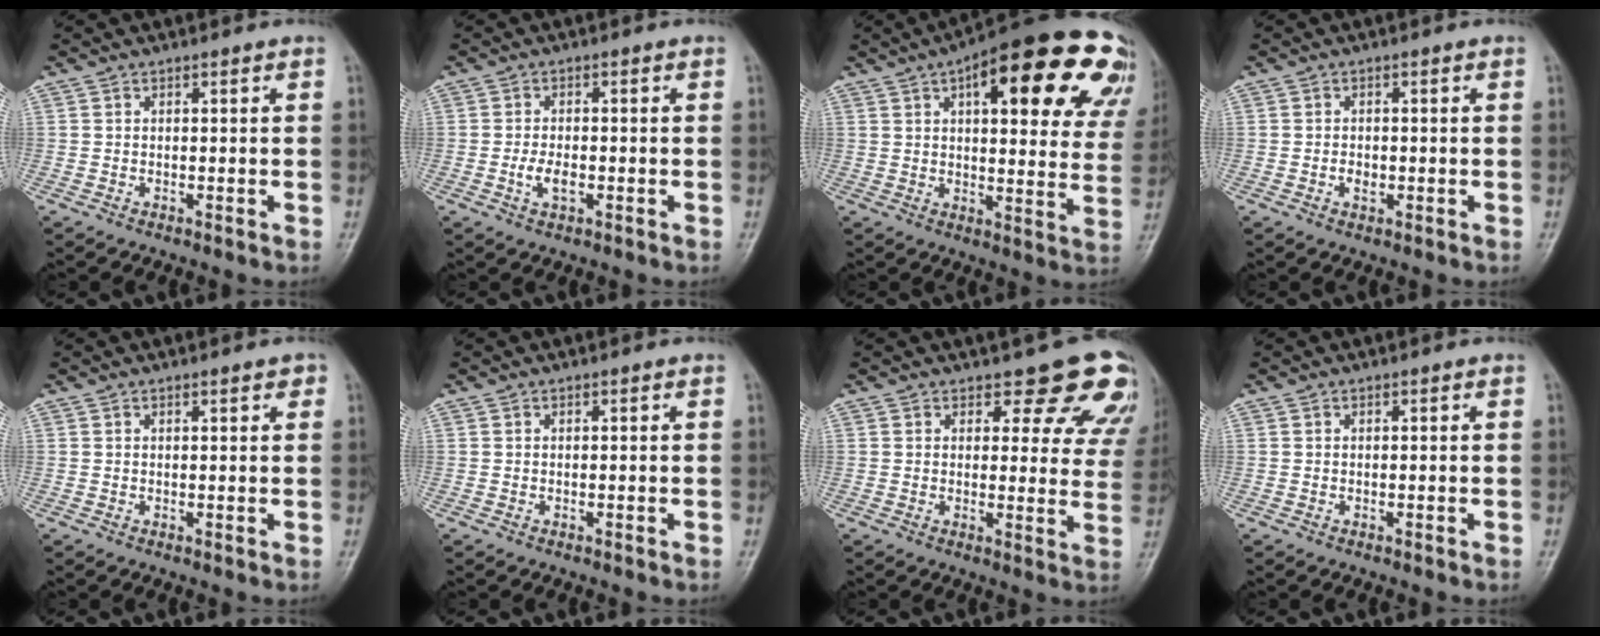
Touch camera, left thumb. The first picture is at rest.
{"total": 3.4, "force": [-1.1, 1.8, 2.6], "torque": [-0.051, 0.004, -0.021]}
{"total": 27.0, "force": [13.2, 10.0, 21.3], "torque": [-0.245, -0.002, 0.164]}
{"total": 1.8, "force": [-0.6, 1.3, 1.1], "torque": [-0.014, 0.002, -0.011]}
{"total": 1.7, "force": [0.9, 0.6, 1.3], "torque": [-0.013, -0.001, 0.010]}
{"total": 0.0}
{"total": 12.0, "force": [10.1, 4.9, 4.0], "torque": [0.013, -0.064, 0.090]}
{"total": 0.0}